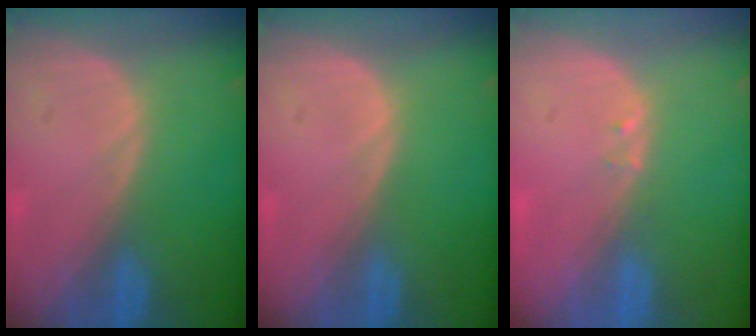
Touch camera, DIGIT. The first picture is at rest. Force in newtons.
{"total": 0.0}
{"total": 0.6, "press": 0.6, "slide": 0.2}